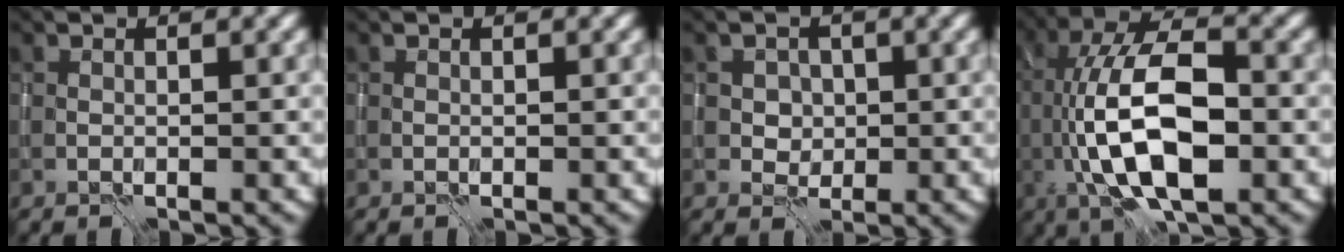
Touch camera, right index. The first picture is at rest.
{"total": 0.0}
{"total": 2.1, "force": [0.5, 1.9, 0.7], "torque": [-0.008, -0.002, 0.013]}
{"total": 11.3, "force": [-1.6, 4.6, 10.2], "torque": [-0.187, 0.012, -0.035]}